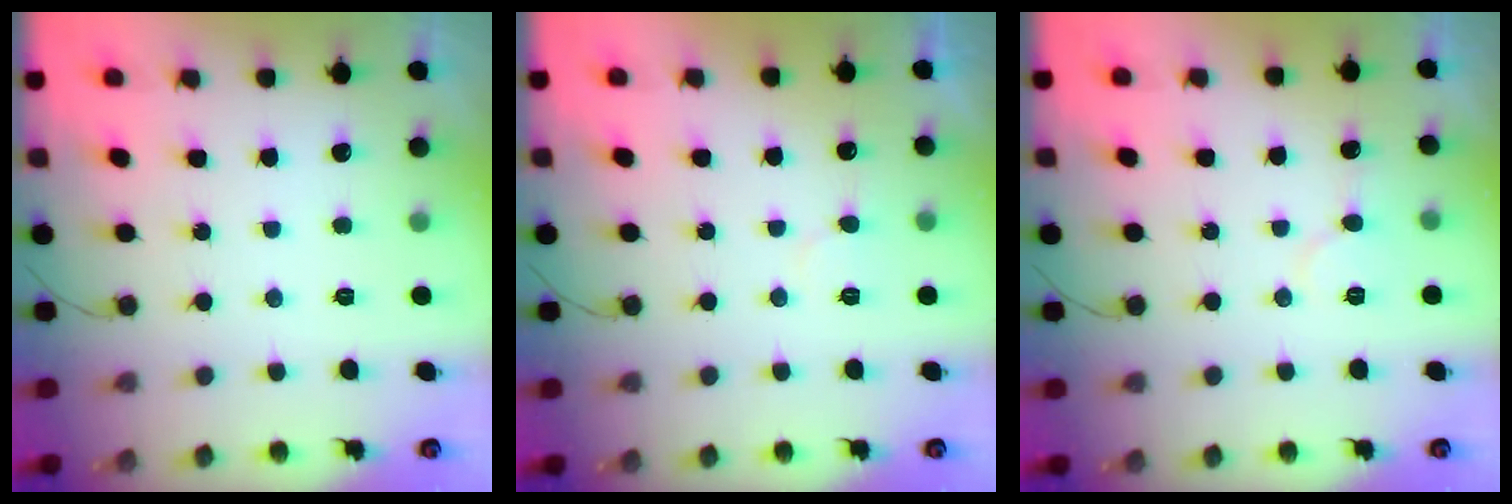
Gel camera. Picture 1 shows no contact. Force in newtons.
{"total": 5.1, "press": 5.1, "slide": 0.4}
{"total": 5.7, "press": 5.7, "slide": 0.4}